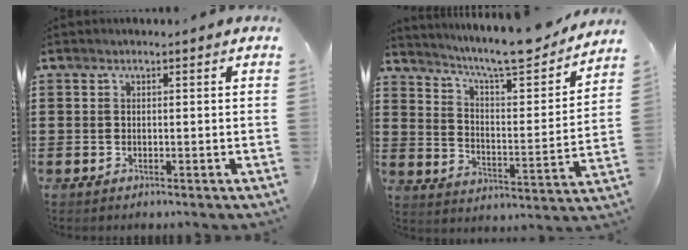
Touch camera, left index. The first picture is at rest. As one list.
[{"total": 9.3, "force": [8.4, 0.4, 3.9], "torque": [-0.095, -0.063, 0.137]}]